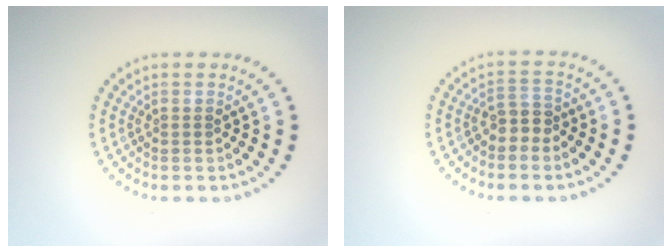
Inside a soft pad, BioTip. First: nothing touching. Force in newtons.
{"total": 1.9, "press": 1.6, "slide": 1.0}